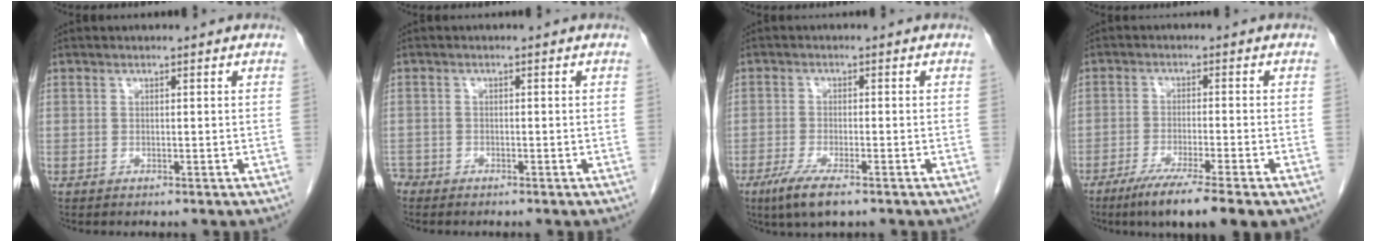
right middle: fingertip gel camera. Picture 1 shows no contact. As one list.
[{"total": 1.9, "force": [-1.7, 0.8, 0.1], "torque": [-0.001, 0.000, -0.030]}, {"total": 5.9, "force": [-3.8, 0.9, 4.4], "torque": [-0.088, -0.017, -0.063]}, {"total": 8.7, "force": [-5.9, -0.2, 6.4], "torque": [-0.103, -0.022, -0.092]}]